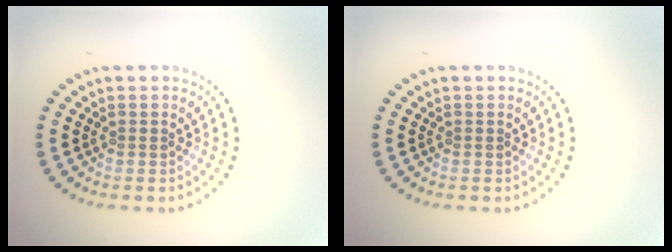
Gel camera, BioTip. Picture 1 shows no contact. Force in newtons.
{"total": 0.0}